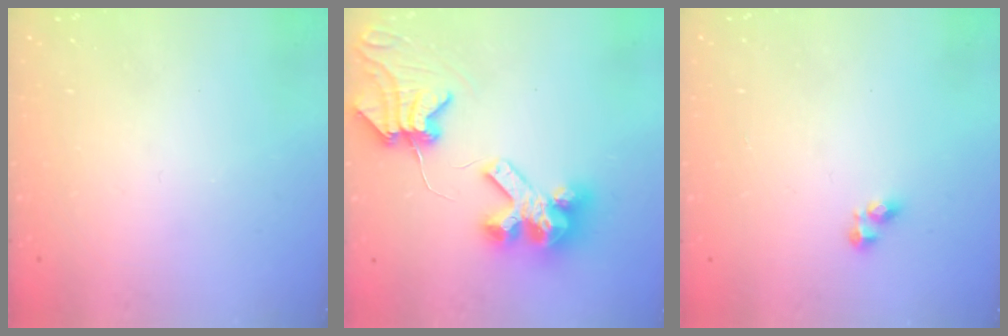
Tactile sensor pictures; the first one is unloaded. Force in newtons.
{"total": 10.2, "press": 10.1, "slide": 1.4}
{"total": 2.8, "press": 2.8, "slide": 0.3}